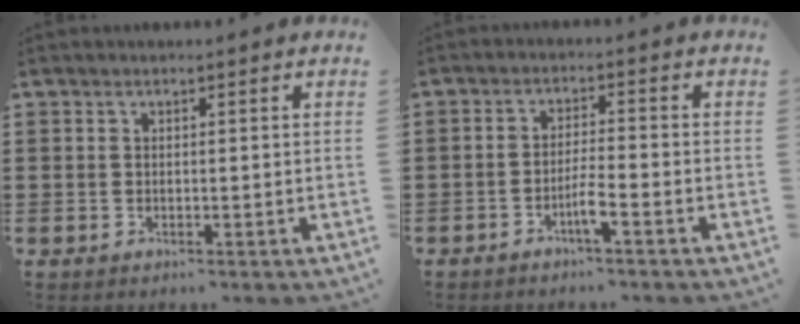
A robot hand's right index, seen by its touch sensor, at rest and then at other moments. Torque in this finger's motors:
{"motor_torque": [0.25, -0.21, 0.28, 0.08]}